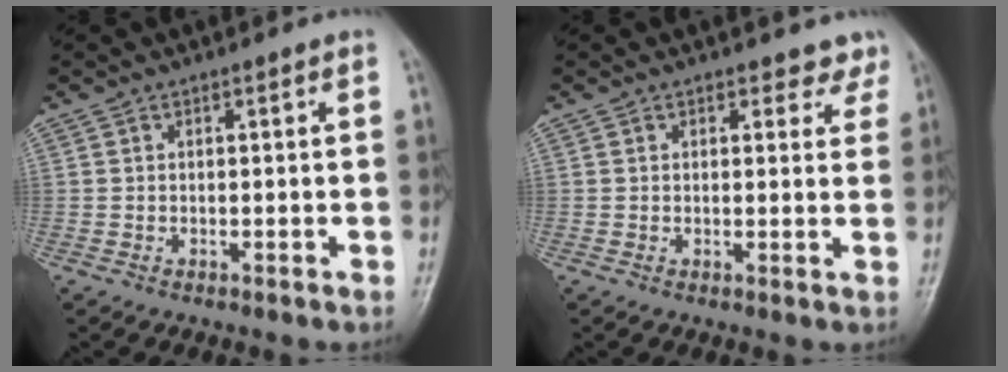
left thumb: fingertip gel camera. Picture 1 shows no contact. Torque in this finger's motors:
{"motor_torque": [-0.05, -0.13, -0.27, 0.02, 0.05]}